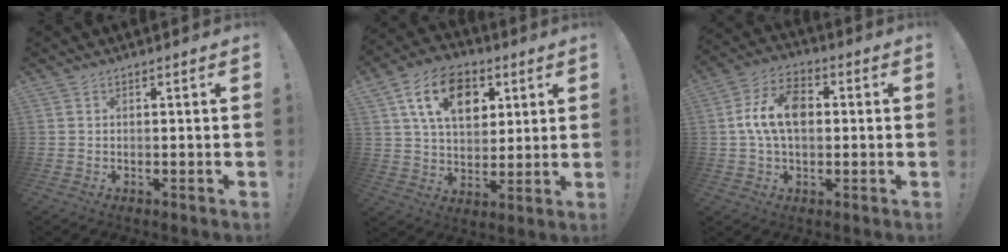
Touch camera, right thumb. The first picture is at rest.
{"total": 16.4, "force": [6.9, 10.8, 10.3], "torque": [-0.160, -0.012, 0.128]}
{"total": 12.9, "force": [1.0, 8.4, 9.7], "torque": [-0.171, 0.009, 0.018]}